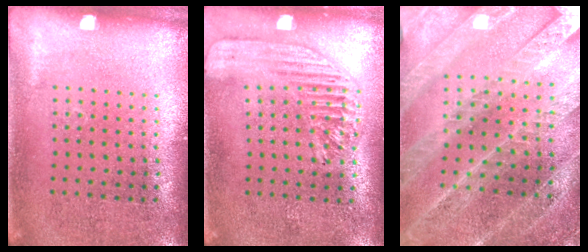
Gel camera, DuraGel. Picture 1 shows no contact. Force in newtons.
{"total": 1.7, "press": 1.5, "slide": 0.7}
{"total": 2.8, "press": 2.8, "slide": 0.5}